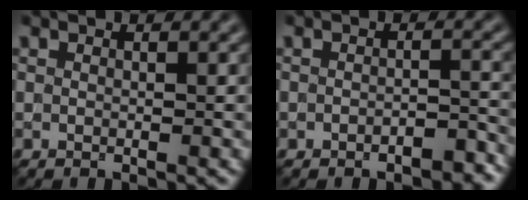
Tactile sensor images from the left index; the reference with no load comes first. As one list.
[{"total": 2.3, "force": [-1.6, 1.0, 1.4], "torque": [-0.022, 0.006, -0.022]}]